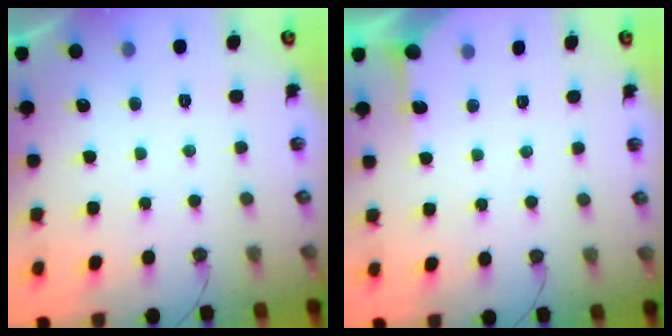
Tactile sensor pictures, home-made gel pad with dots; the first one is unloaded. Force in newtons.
{"total": 2.3, "press": 2.2, "slide": 0.3}